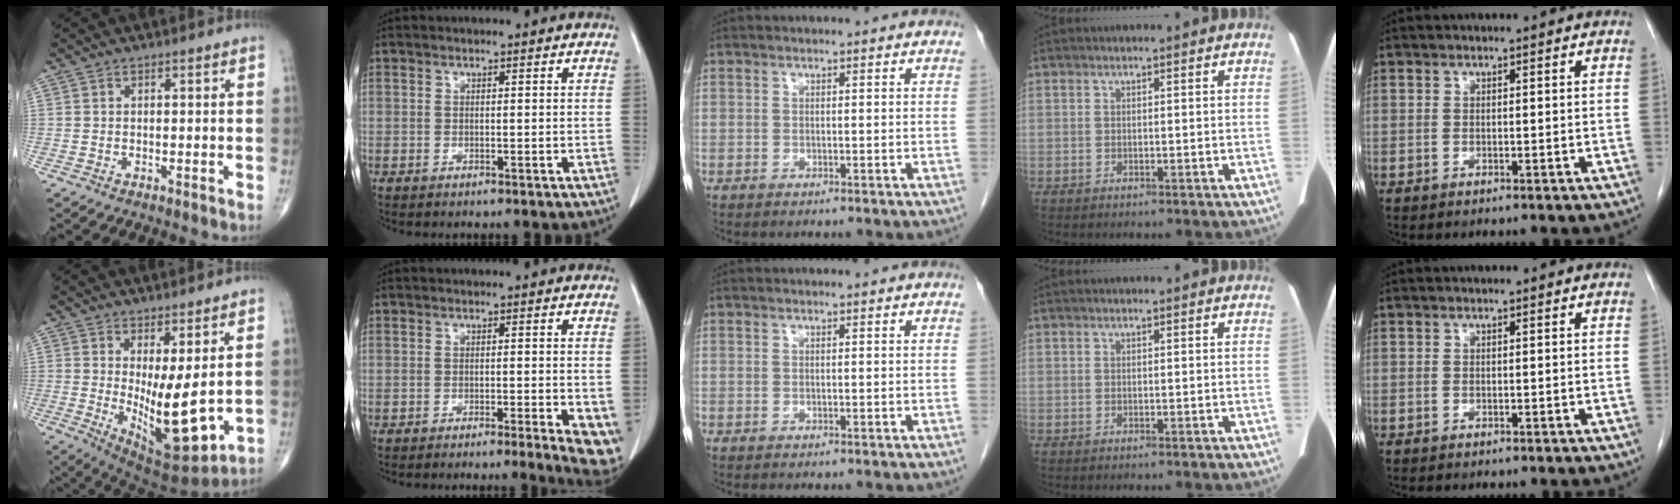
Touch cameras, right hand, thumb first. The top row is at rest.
{"thumb": {"total": 13.2, "force": [0.3, 4.5, 12.4], "torque": [-0.186, -0.034, 0.024]}, "index": {"total": 7.2, "force": [-3.8, 1.0, 6.0], "torque": [-0.060, -0.012, -0.055]}}